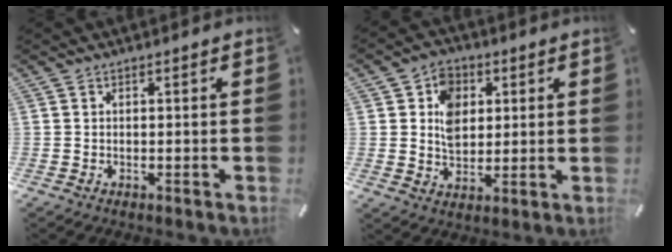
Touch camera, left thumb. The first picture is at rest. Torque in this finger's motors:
{"motor_torque": [1.18, 1.16, 0.72, -0.59, 0.04]}